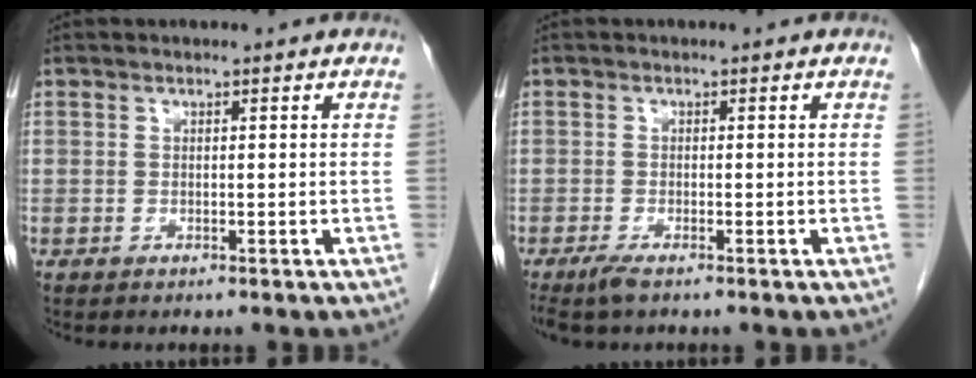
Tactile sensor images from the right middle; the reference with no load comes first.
{"total": 2.4, "force": [-1.8, 0.4, 1.6], "torque": [-0.037, -0.008, -0.034]}